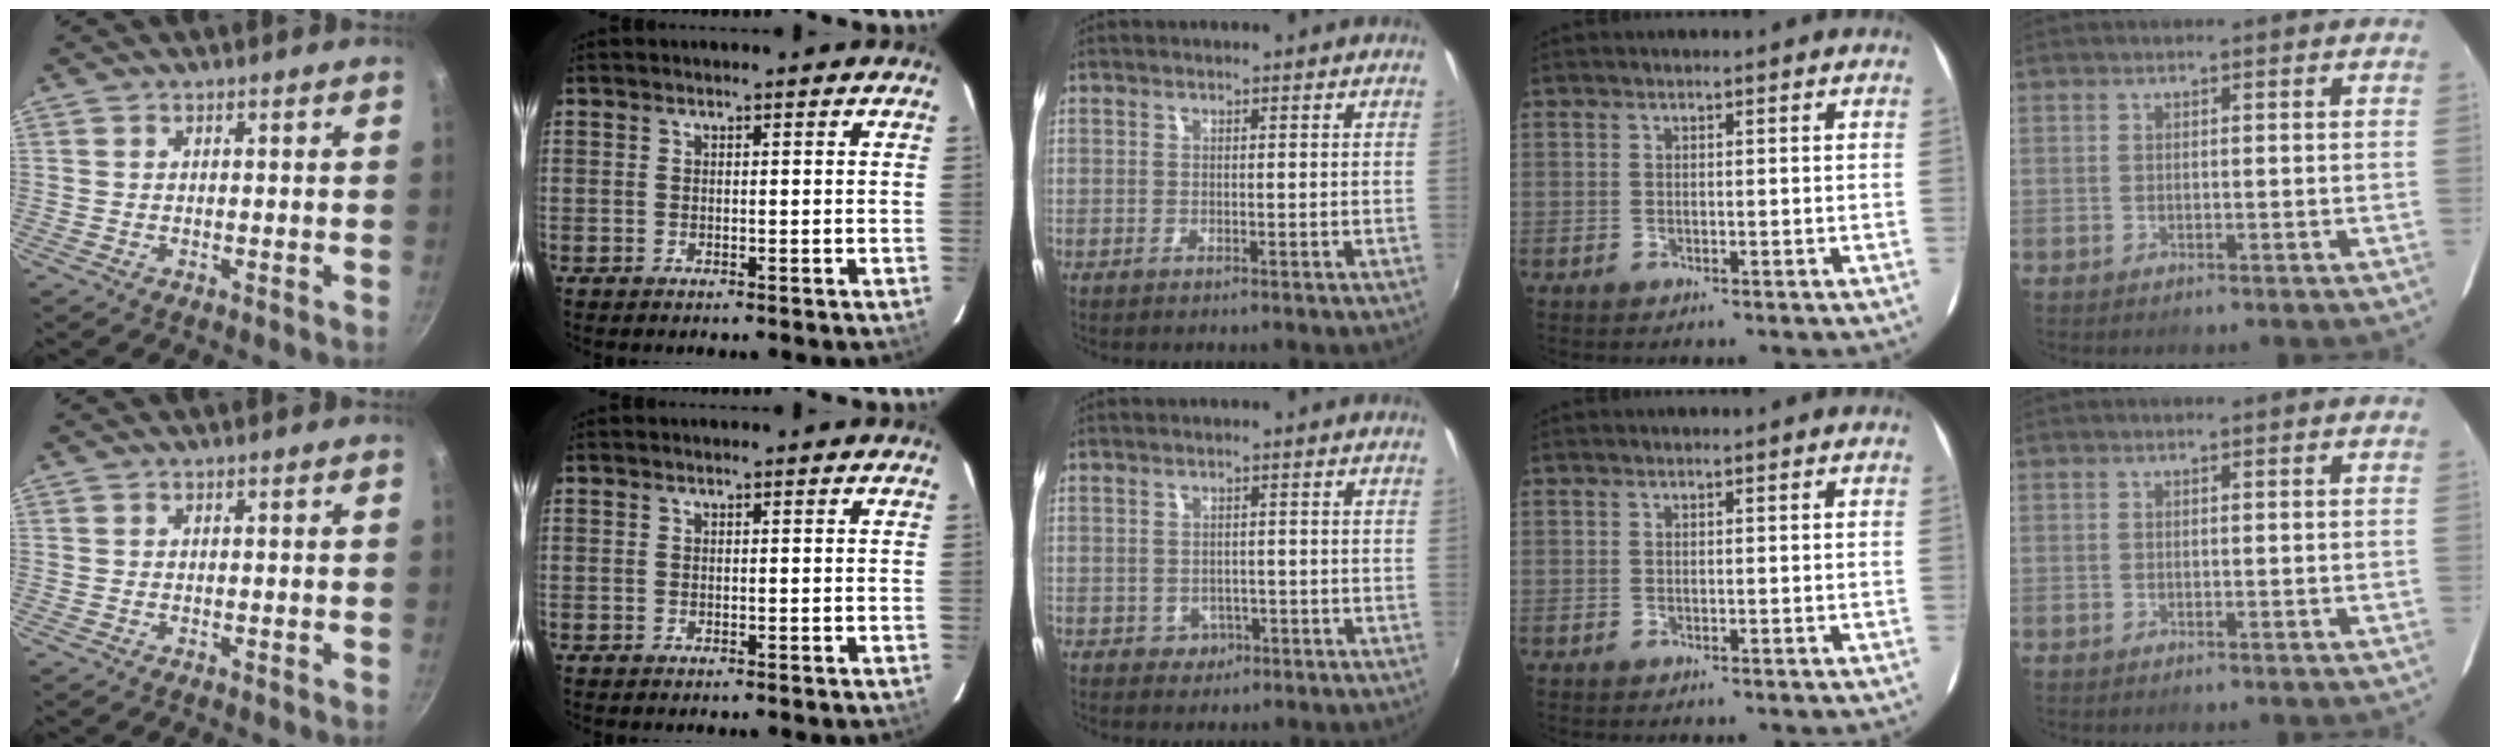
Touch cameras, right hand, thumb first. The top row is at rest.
{"middle": {"total": 2.8, "force": [-0.9, 2.6, 0.5], "torque": [-0.014, 0.001, -0.008]}}